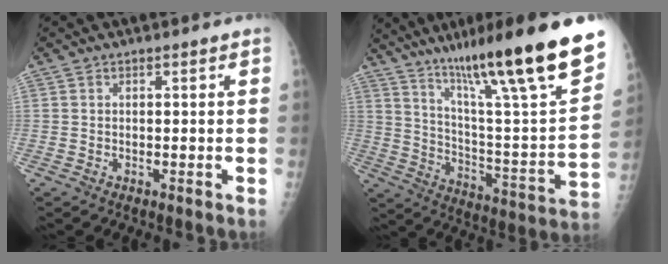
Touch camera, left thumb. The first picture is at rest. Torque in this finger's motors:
{"motor_torque": [1.61, 1.58, 1.51, -1.26, 0.21]}